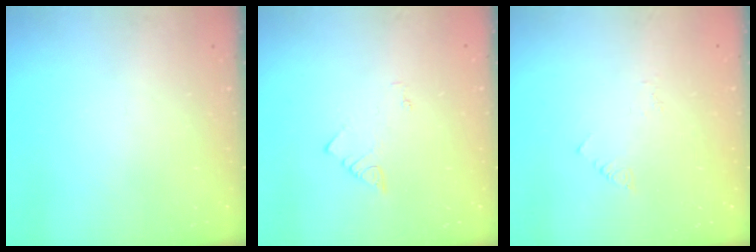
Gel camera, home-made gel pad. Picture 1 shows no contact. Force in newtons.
{"total": 2.1, "press": 2.1, "slide": 0.4}
{"total": 2.5, "press": 2.5, "slide": 0.4}